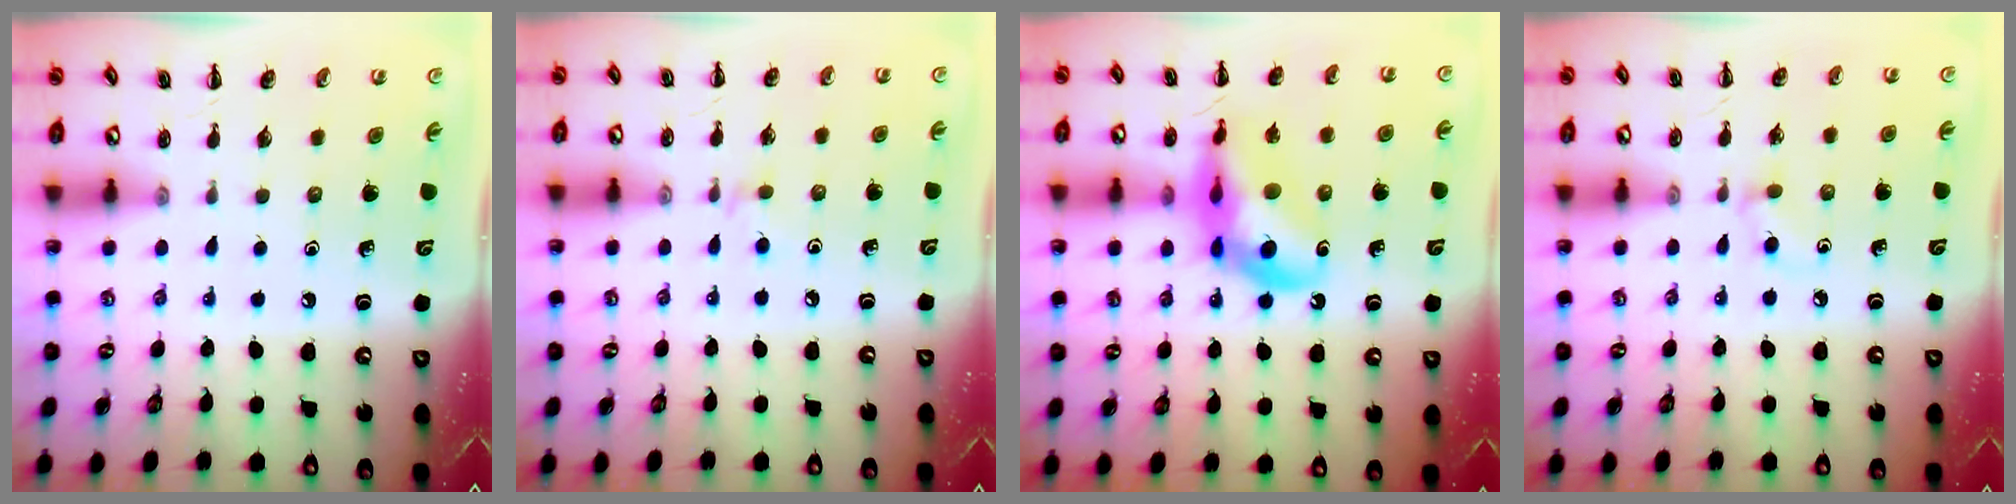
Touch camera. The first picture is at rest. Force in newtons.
{"total": 3.7, "press": 3.4, "slide": 1.4}
{"total": 15.4, "press": 14.9, "slide": 3.8}
{"total": 4.9, "press": 4.4, "slide": 2.0}